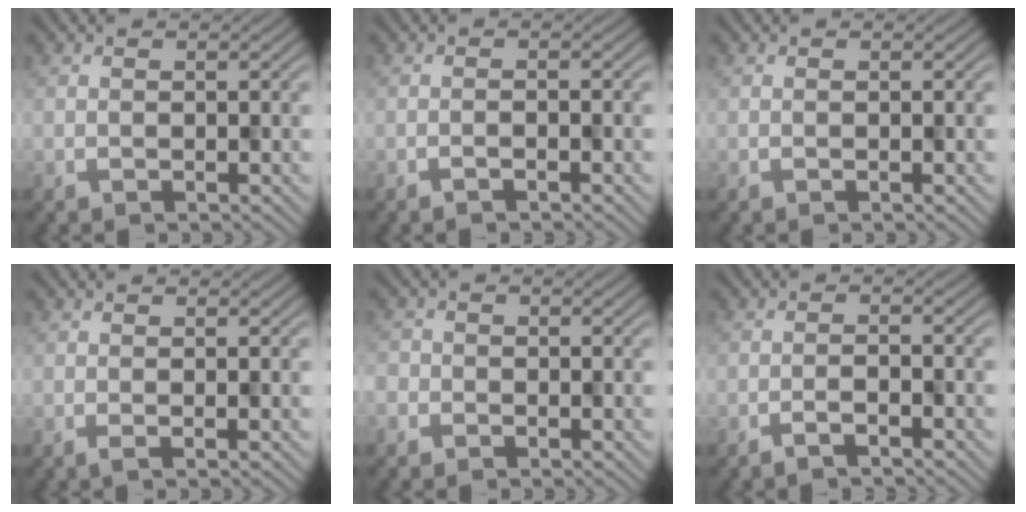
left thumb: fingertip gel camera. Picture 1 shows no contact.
{"total": 0.7, "force": [-0.7, 0.1, 0.3], "torque": [-0.005, 0.001, -0.015]}
{"total": 0.0}
{"total": 1.4, "force": [-0.3, 0.2, 1.4], "torque": [-0.021, 0.002, -0.009]}
{"total": 1.8, "force": [-1.2, 1.3, -0.1], "torque": [0.005, -0.008, -0.027]}
{"total": 1.7, "force": [-1.4, 0.2, 0.9], "torque": [-0.016, 0.003, -0.029]}